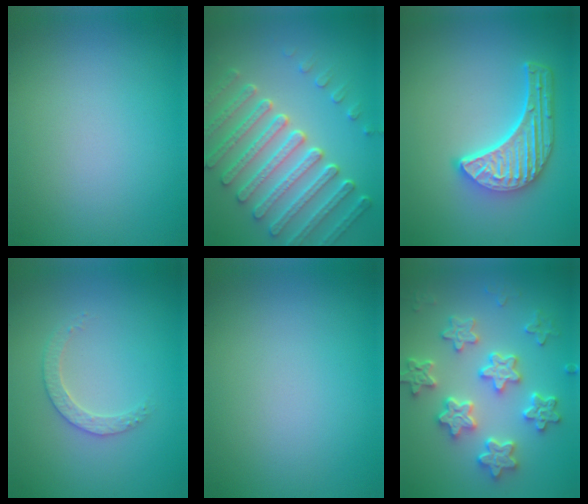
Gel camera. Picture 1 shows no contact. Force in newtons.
{"total": 7.2, "press": 5.4, "slide": 4.7}
{"total": 5.7, "press": 4.3, "slide": 3.7}
{"total": 2.2, "press": 2.2, "slide": 0.6}
{"total": 0.0}
{"total": 5.4, "press": 5.0, "slide": 2.2}